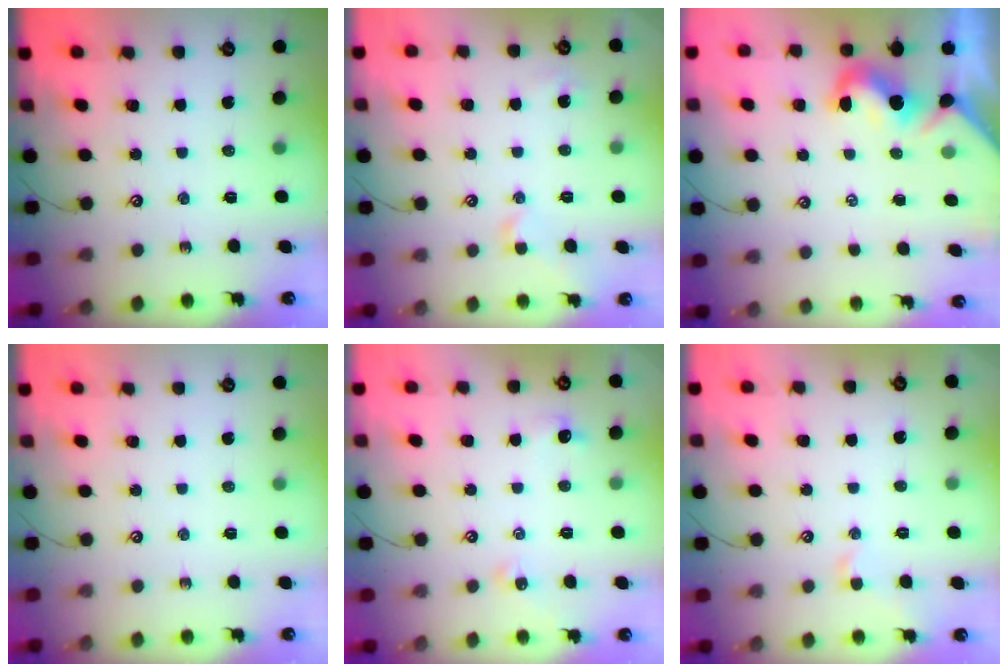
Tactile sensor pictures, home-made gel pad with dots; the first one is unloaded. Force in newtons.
{"total": 1.7, "press": 1.6, "slide": 0.6}
{"total": 1.9, "press": 1.8, "slide": 0.6}
{"total": 0.0}
{"total": 2.5, "press": 2.4, "slide": 0.6}
{"total": 0.8, "press": 0.6, "slide": 0.5}